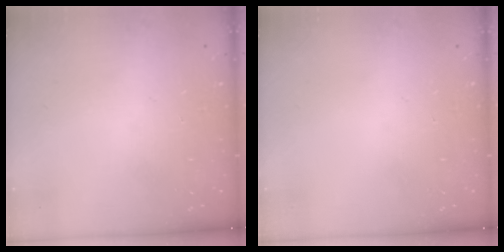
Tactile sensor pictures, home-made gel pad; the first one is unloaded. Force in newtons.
{"total": 0.0}